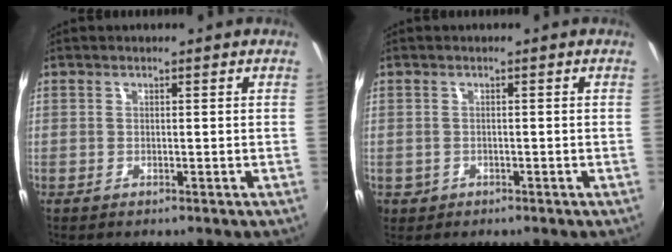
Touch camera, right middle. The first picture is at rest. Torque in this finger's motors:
{"motor_torque": [-0.16, -0.13, -0.02, -0.01]}